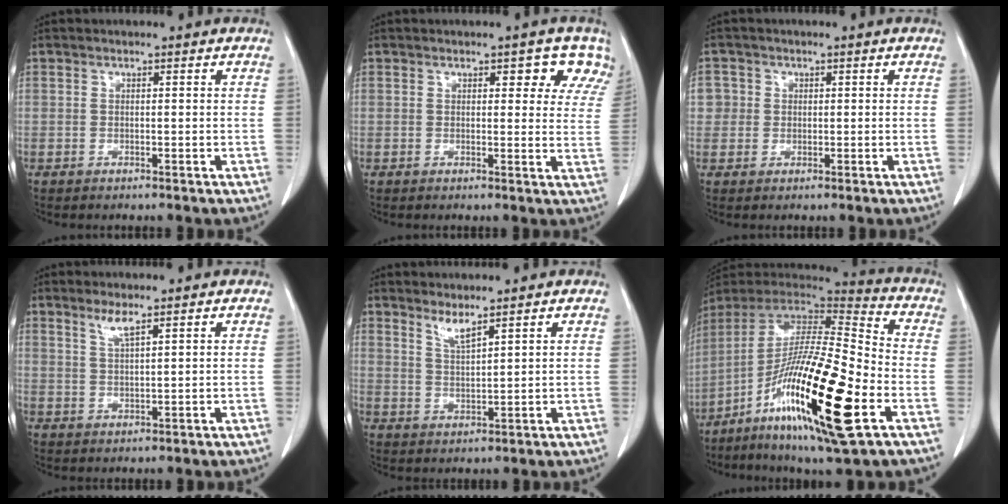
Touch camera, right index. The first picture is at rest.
{"total": 5.3, "force": [3.6, 2.7, 2.7], "torque": [-0.008, -0.002, 0.025]}
{"total": 3.0, "force": [0.4, 3.0, 0.1], "torque": [0.016, 0.006, 0.006]}
{"total": 2.5, "force": [1.8, -0.1, 1.7], "torque": [-0.039, -0.004, 0.039]}
{"total": 2.8, "force": [2.4, -0.2, 1.5], "torque": [-0.030, -0.015, 0.050]}
{"total": 25.0, "force": [-9.4, 2.4, 23.1], "torque": [-0.429, -0.044, -0.166]}